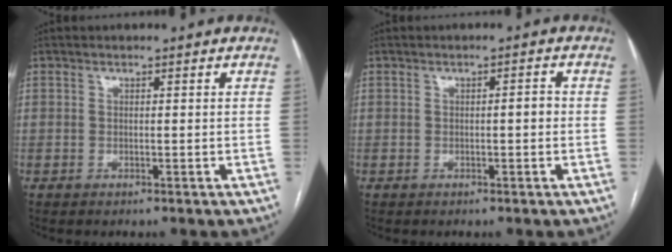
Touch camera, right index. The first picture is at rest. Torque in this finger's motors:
{"motor_torque": [0.29, -0.09, 0.11, 0.03]}